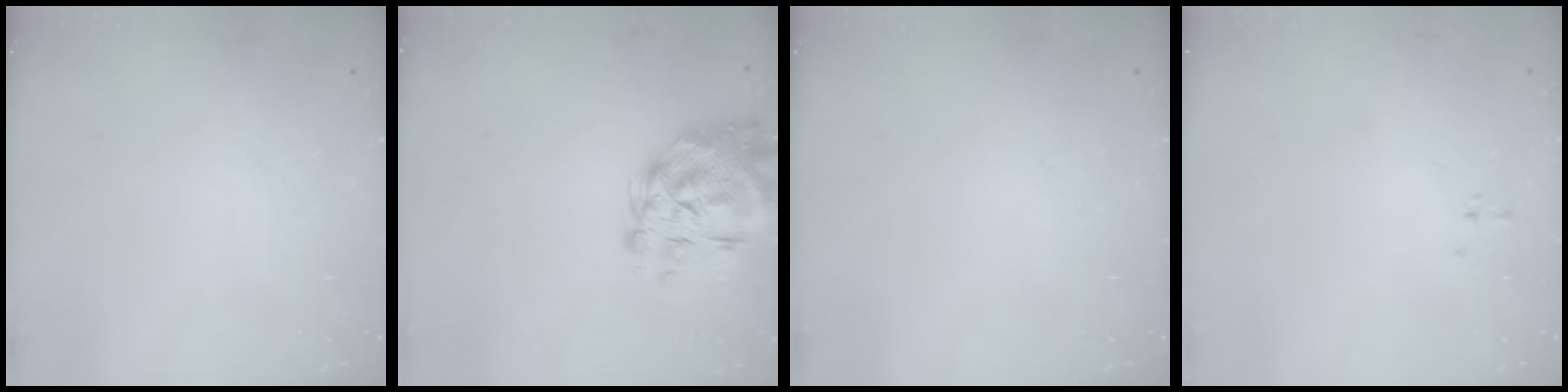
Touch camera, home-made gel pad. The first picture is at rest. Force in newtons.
{"total": 12.8, "press": 12.2, "slide": 4.1}
{"total": 0.0}
{"total": 0.0}